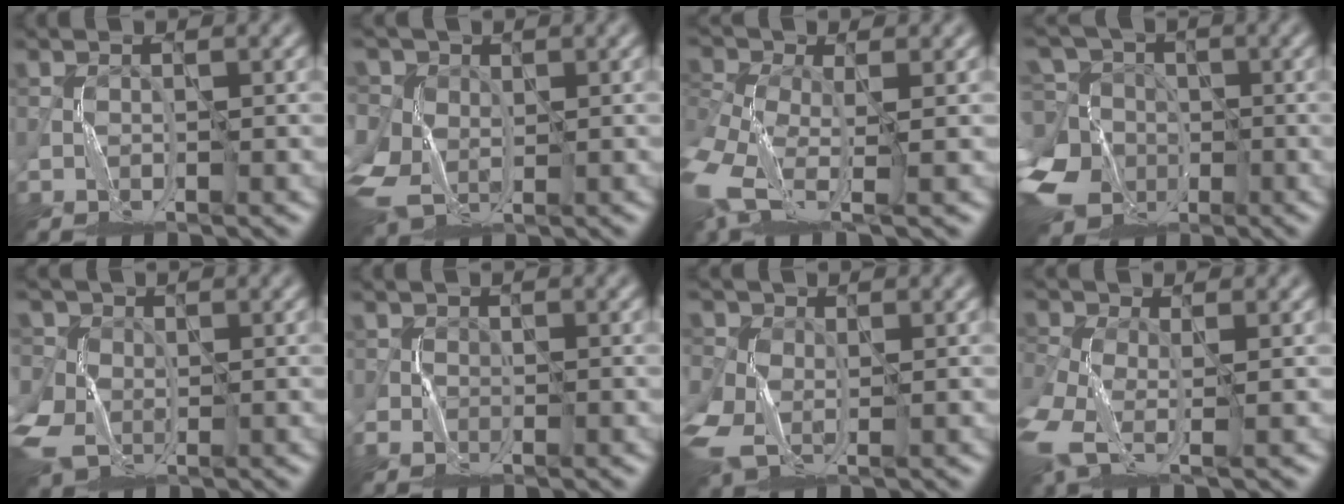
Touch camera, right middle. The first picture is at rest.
{"total": 6.0, "force": [0.4, 5.3, 2.9], "torque": [-0.101, -0.006, 0.017]}
{"total": 6.4, "force": [-2.2, 3.6, 4.8], "torque": [-0.112, -0.015, -0.052]}
{"total": 10.6, "force": [-4.0, 8.7, 4.6], "torque": [-0.112, -0.019, -0.075]}
{"total": 5.5, "force": [-0.2, 4.8, 2.6], "torque": [-0.084, -0.012, 0.003]}
{"total": 1.0, "force": [-0.1, 0.8, -0.7], "torque": [0.017, -0.003, -0.001]}
{"total": 5.6, "force": [-0.8, 4.6, 3.2], "torque": [-0.098, -0.023, -0.014]}
{"total": 5.2, "force": [-1.3, 3.4, 3.8], "torque": [-0.104, -0.023, -0.032]}